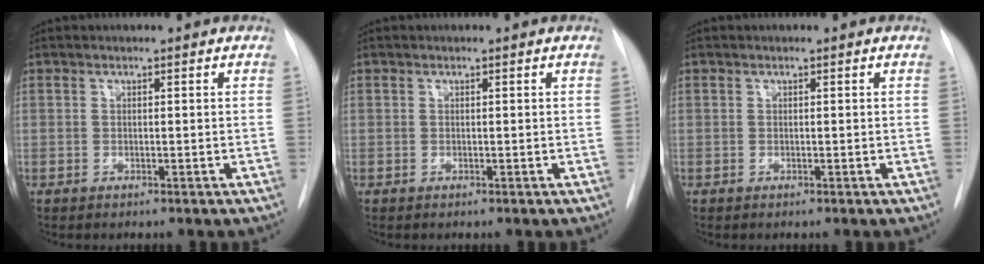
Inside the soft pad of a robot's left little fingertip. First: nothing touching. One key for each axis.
{"total": 0.0}
{"total": 0.0}